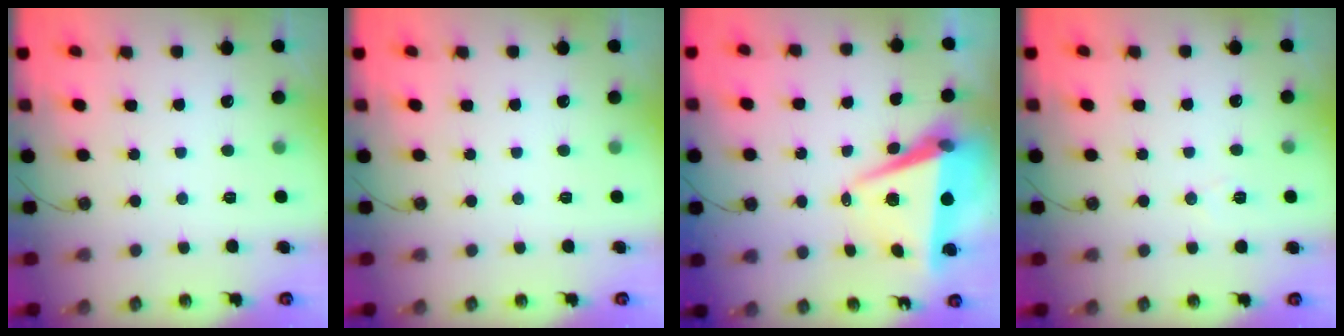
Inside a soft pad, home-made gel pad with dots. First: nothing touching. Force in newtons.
{"total": 0.0}
{"total": 8.4, "press": 7.4, "slide": 4.1}
{"total": 6.6, "press": 4.8, "slide": 4.6}